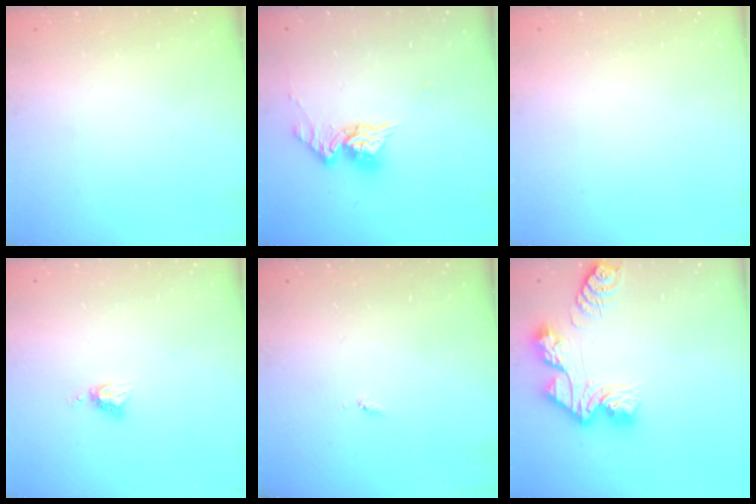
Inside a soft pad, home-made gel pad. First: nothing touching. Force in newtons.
{"total": 10.3, "press": 10.3, "slide": 1.0}
{"total": 0.0}
{"total": 3.8, "press": 3.8, "slide": 0.4}
{"total": 3.5, "press": 3.5, "slide": 0.5}
{"total": 12.0, "press": 12.0, "slide": 1.1}